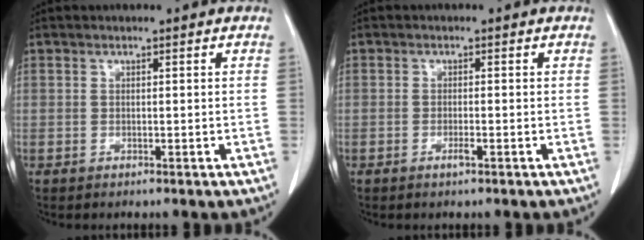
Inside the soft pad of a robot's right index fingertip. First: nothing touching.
{"total": 1.2, "force": [-0.7, 0.1, 1.1], "torque": [-0.021, -0.001, -0.011]}